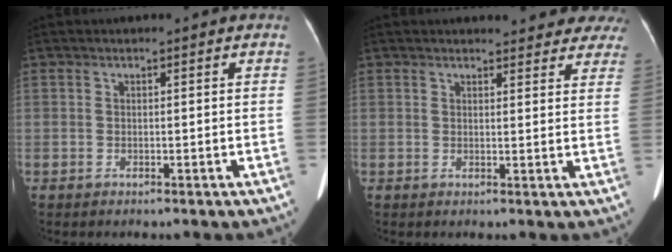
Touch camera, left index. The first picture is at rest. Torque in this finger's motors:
{"motor_torque": [0.93, -1.20, 0.08, 0.06]}